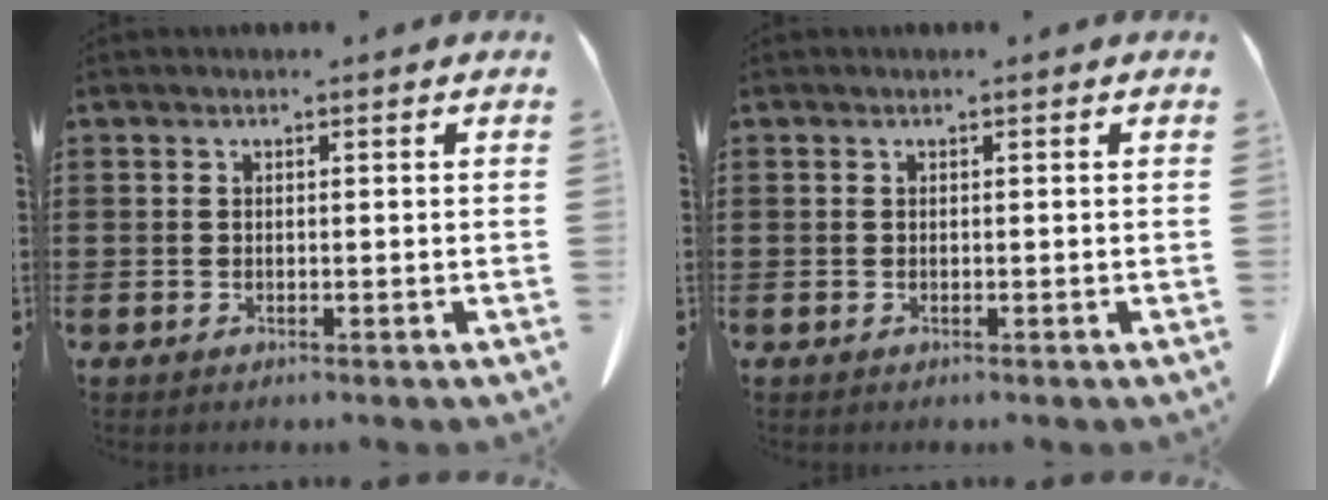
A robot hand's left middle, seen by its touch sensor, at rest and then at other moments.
{"total": 0.0}